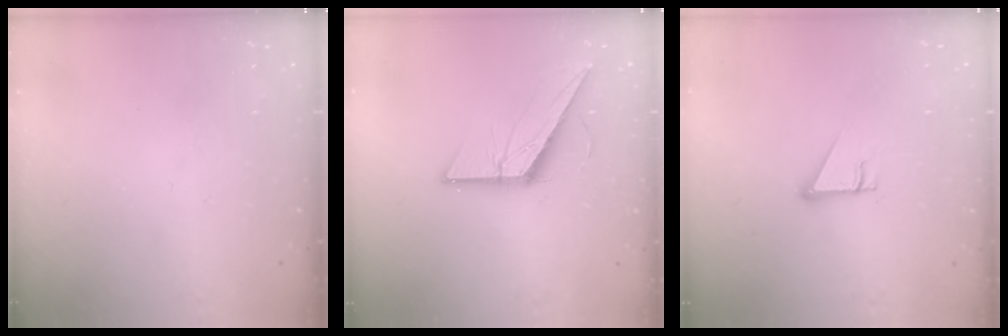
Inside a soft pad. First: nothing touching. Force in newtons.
{"total": 13.8, "press": 13.8, "slide": 0.4}
{"total": 2.7, "press": 2.7, "slide": 0.1}